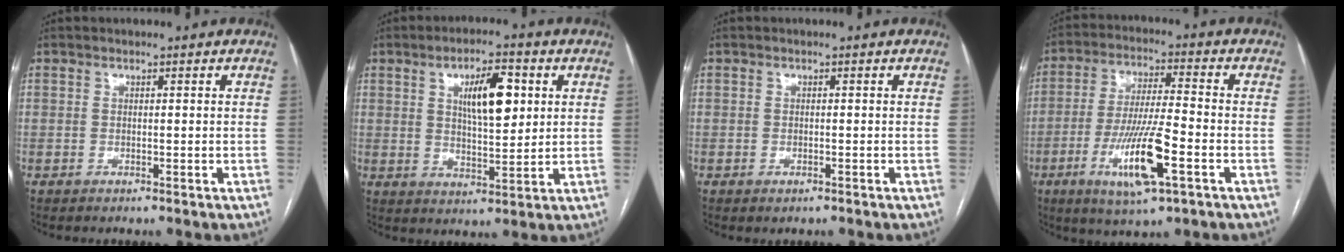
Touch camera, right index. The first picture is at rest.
{"total": 9.2, "force": [2.8, 2.9, 8.2], "torque": [-0.138, 0.009, 0.053]}
{"total": 0.9, "force": [-0.5, 0.4, 0.6], "torque": [-0.011, 0.000, -0.001]}
{"total": 12.8, "force": [-4.9, 1.4, 11.8], "torque": [-0.228, -0.018, -0.084]}